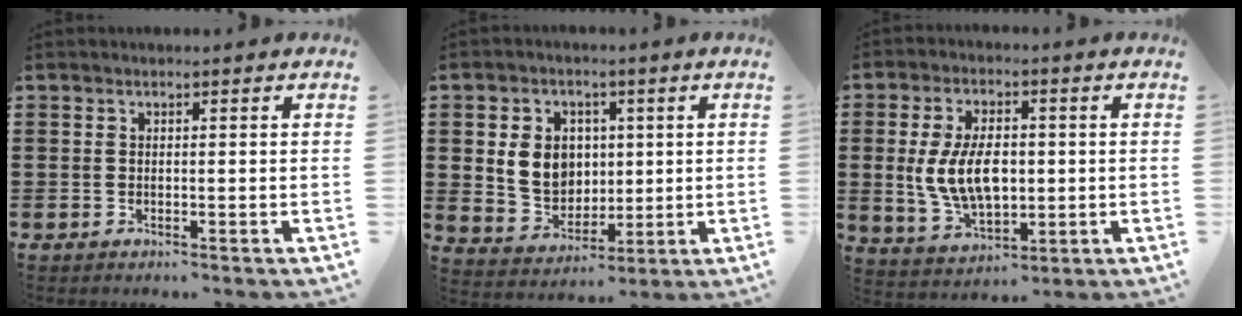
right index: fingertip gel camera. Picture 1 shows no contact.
{"total": 7.4, "force": [1.3, 6.6, 3.2], "torque": [-0.064, 0.012, 0.020]}
{"total": 9.2, "force": [0.2, 5.3, 7.6], "torque": [-0.162, 0.004, -0.001]}